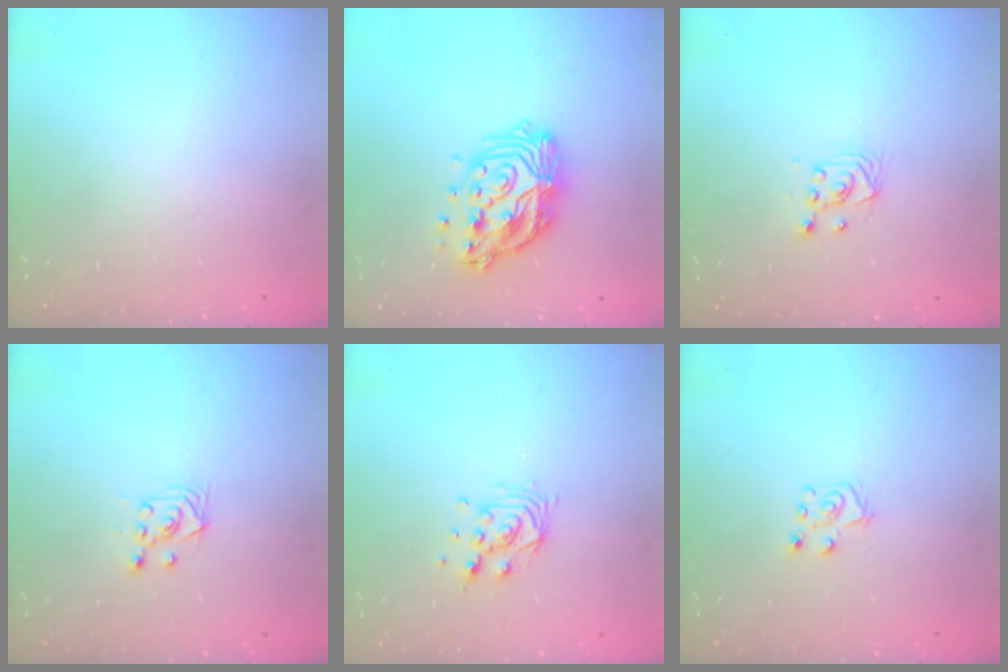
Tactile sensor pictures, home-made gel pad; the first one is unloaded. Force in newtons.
{"total": 15.0, "press": 14.9, "slide": 1.3}
{"total": 2.9, "press": 2.6, "slide": 1.3}
{"total": 3.6, "press": 3.2, "slide": 1.6}
{"total": 8.2, "press": 8.2, "slide": 0.6}
{"total": 6.8, "press": 6.8, "slide": 0.4}